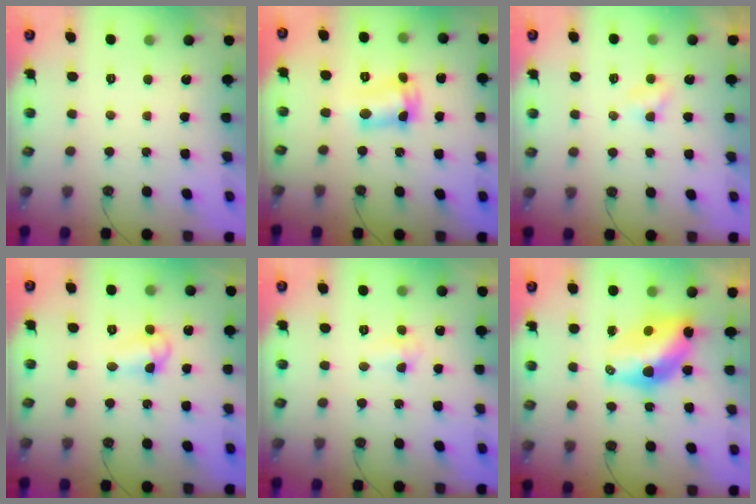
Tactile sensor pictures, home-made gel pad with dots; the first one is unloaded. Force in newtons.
{"total": 8.2, "press": 8.2, "slide": 0.9}
{"total": 3.0, "press": 3.0, "slide": 0.4}
{"total": 7.6, "press": 7.6, "slide": 0.4}
{"total": 3.1, "press": 2.9, "slide": 1.1}
{"total": 11.5, "press": 11.5, "slide": 1.1}